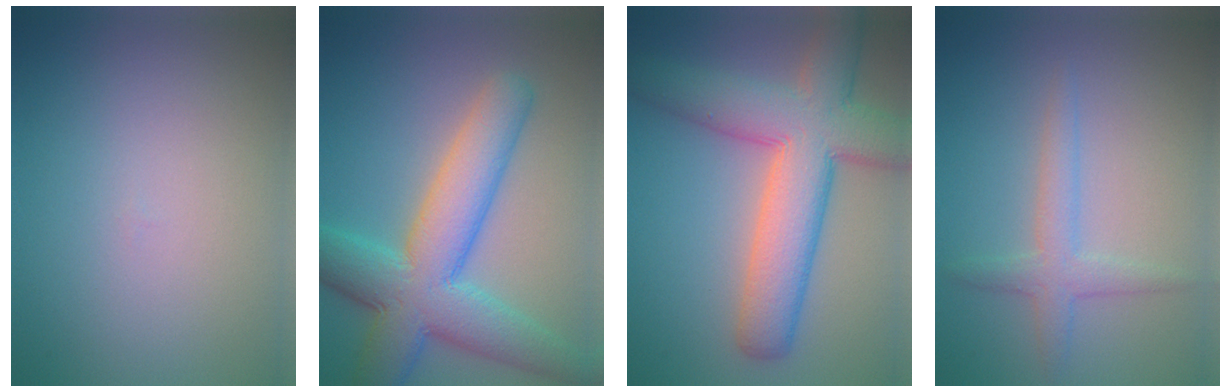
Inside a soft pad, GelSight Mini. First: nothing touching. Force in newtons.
{"total": 9.5, "press": 9.5, "slide": 0.4}
{"total": 9.8, "press": 9.7, "slide": 0.6}
{"total": 2.5, "press": 2.5, "slide": 0.0}